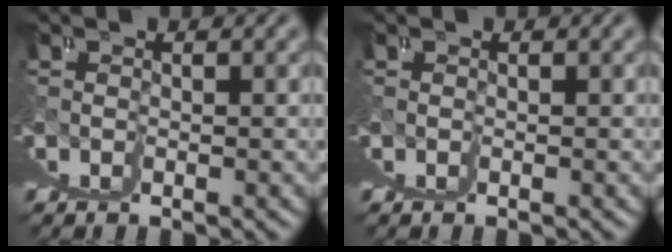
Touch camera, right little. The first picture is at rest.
{"total": 0.0}